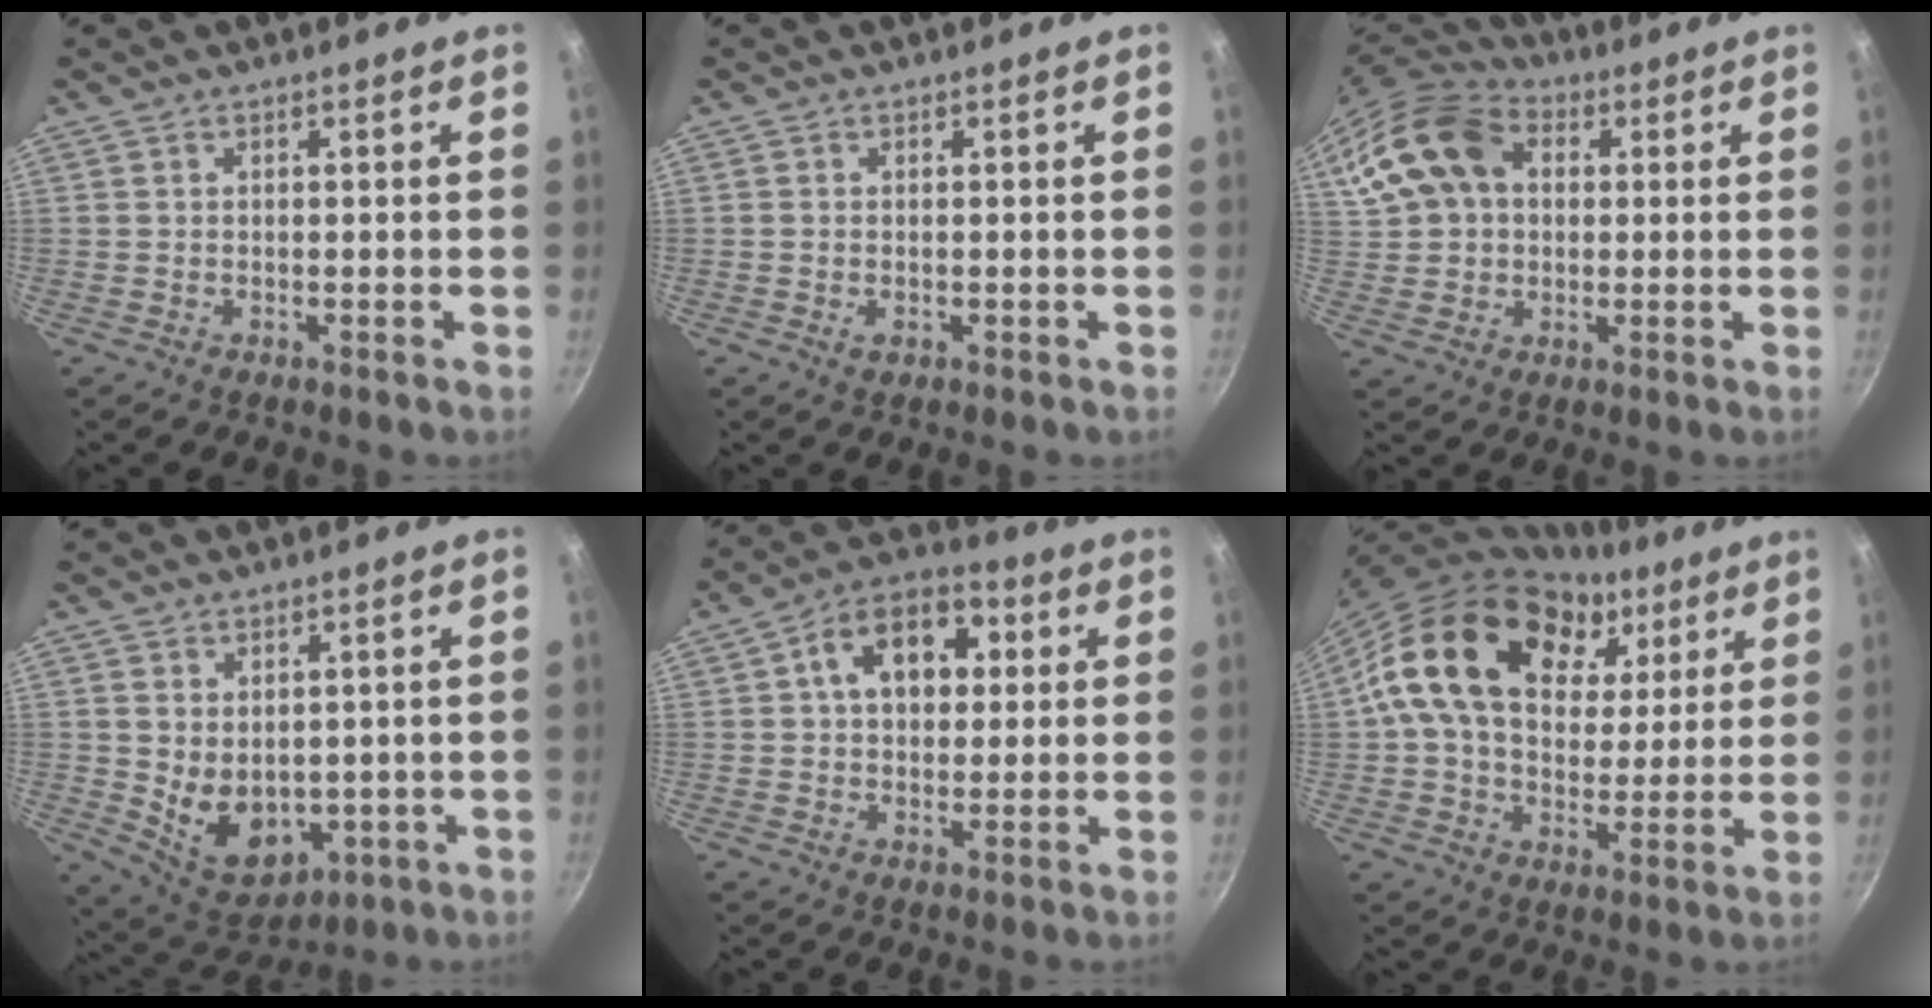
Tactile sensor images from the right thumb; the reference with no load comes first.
{"total": 1.0, "force": [-0.2, 0.7, 0.8], "torque": [-0.014, -0.001, -0.003]}
{"total": 16.0, "force": [4.0, 12.0, 9.8], "torque": [-0.180, 0.025, 0.064]}
{"total": 10.2, "force": [0.1, 7.4, 7.0], "torque": [-0.089, -0.020, 0.032]}
{"total": 13.1, "force": [3.0, 9.1, 9.0], "torque": [-0.100, 0.018, 0.031]}
{"total": 24.1, "force": [9.3, 16.2, 15.1], "torque": [-0.237, -0.006, 0.152]}